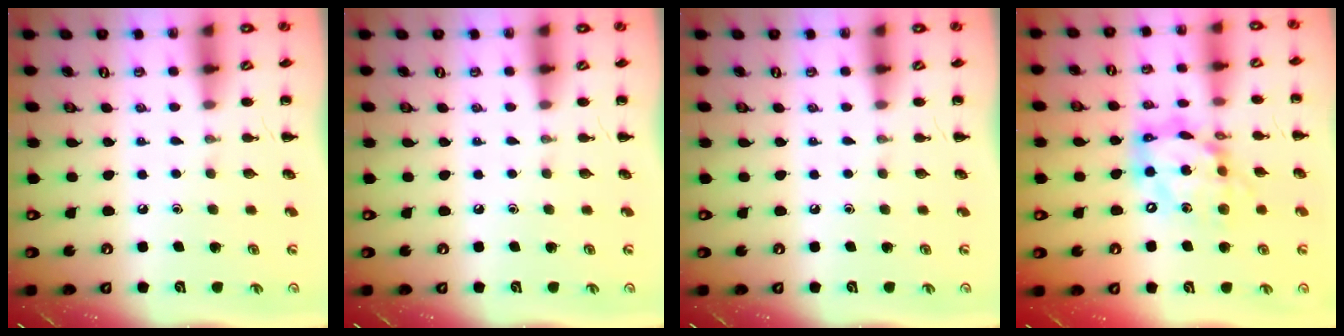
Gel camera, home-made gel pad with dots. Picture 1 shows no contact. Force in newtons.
{"total": 0.0}
{"total": 0.0}
{"total": 14.5, "press": 14.0, "slide": 3.6}